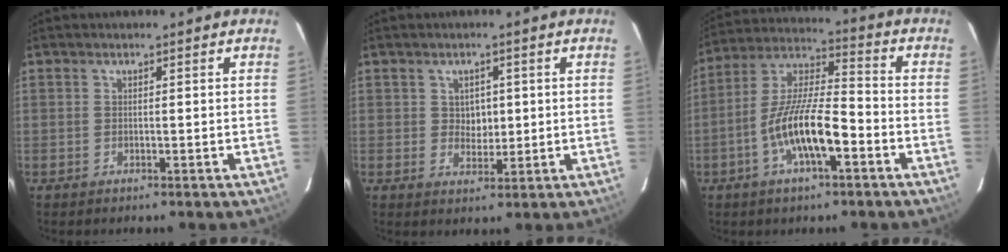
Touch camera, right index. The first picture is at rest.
{"total": 3.4, "force": [0.6, 2.9, 1.6], "torque": [-0.021, 0.006, 0.010]}
{"total": 13.0, "force": [-5.3, 3.4, 11.4], "torque": [-0.226, 0.003, -0.100]}